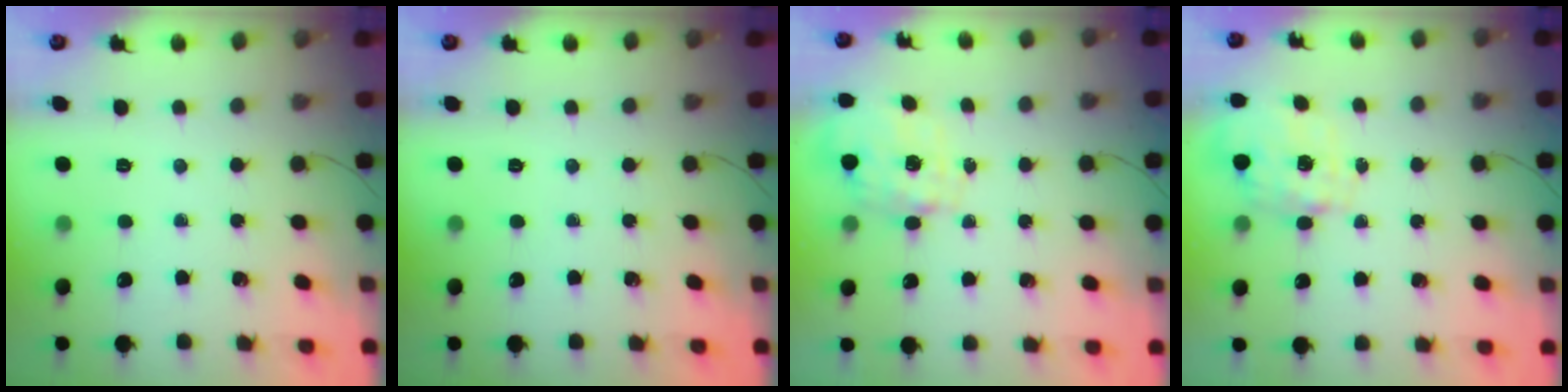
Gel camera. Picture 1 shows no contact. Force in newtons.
{"total": 0.0}
{"total": 2.8, "press": 2.6, "slide": 0.9}
{"total": 2.8, "press": 2.6, "slide": 0.9}